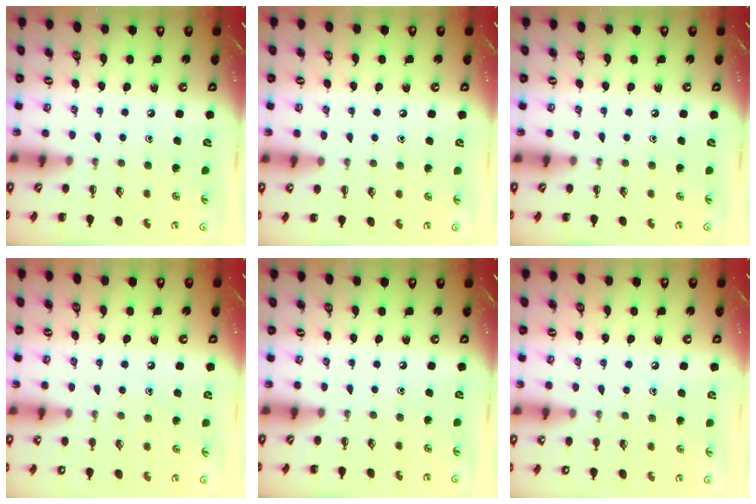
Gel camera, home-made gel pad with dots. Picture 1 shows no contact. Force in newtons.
{"total": 5.8, "press": 5.5, "slide": 1.9}
{"total": 0.0}
{"total": 6.7, "press": 6.5, "slide": 1.7}
{"total": 0.0}
{"total": 5.4, "press": 5.2, "slide": 1.4}